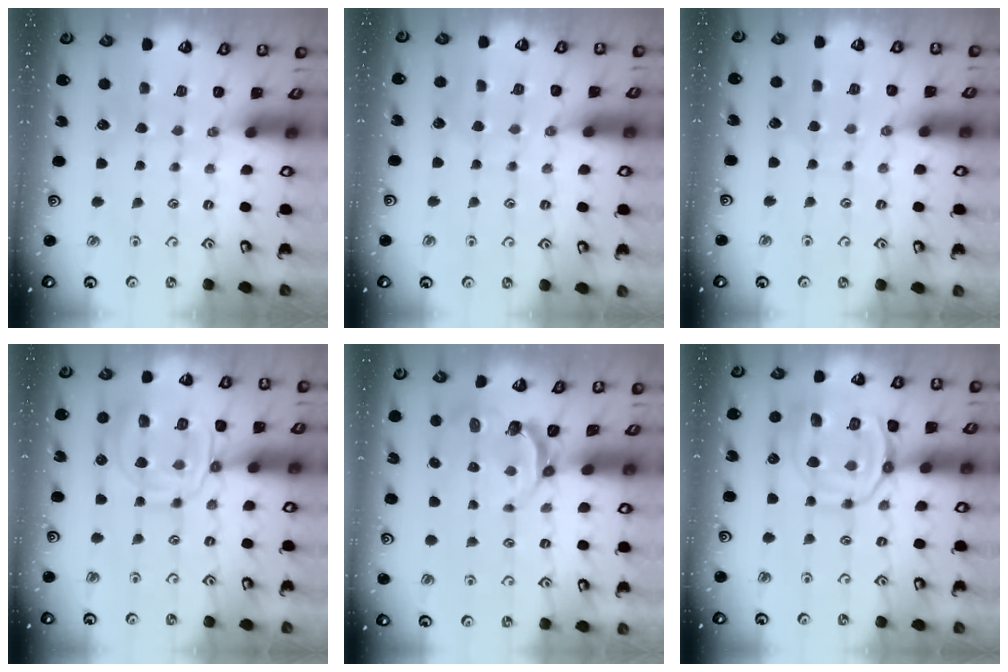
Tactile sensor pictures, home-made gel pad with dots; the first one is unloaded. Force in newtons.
{"total": 5.4, "press": 5.4, "slide": 0.5}
{"total": 4.3, "press": 4.3, "slide": 0.5}
{"total": 14.4, "press": 14.3, "slide": 1.4}
{"total": 5.0, "press": 4.0, "slide": 3.1}
{"total": 15.1, "press": 15.1, "slide": 1.4}